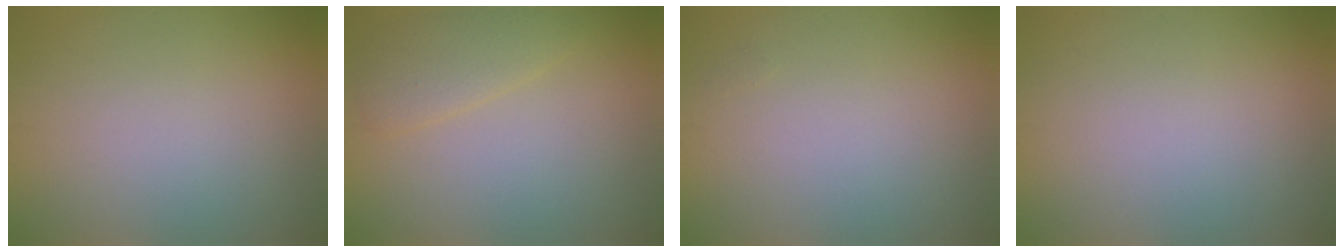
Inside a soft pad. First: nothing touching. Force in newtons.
{"total": 2.3, "press": 2.3, "slide": 0.0}
{"total": 0.0}
{"total": 0.0}